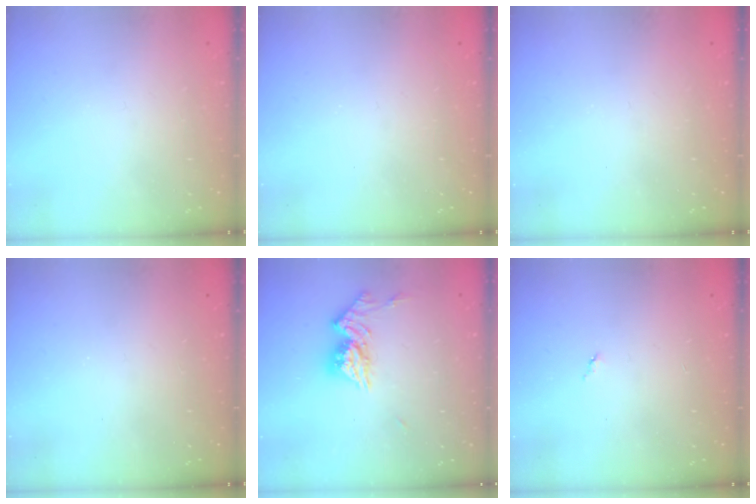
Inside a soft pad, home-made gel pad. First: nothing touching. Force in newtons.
{"total": 0.0}
{"total": 0.0}
{"total": 0.0}
{"total": 10.6, "press": 10.5, "slide": 0.9}
{"total": 3.0, "press": 3.0, "slide": 0.2}